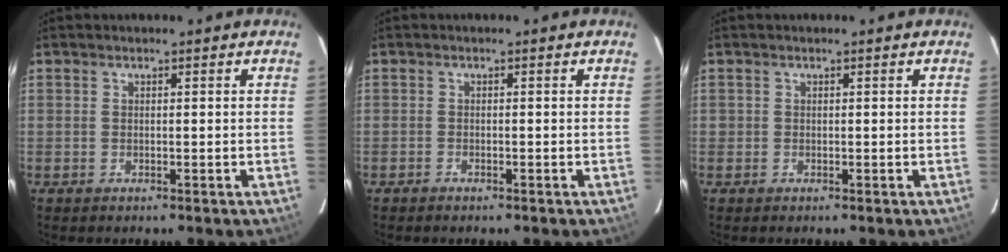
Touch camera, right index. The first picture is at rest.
{"total": 0.8, "force": [-0.8, 0.3, 0.2], "torque": [-0.009, 0.001, -0.015]}
{"total": 0.5, "force": [-0.1, 0.5, 0.0], "torque": [0.001, -0.001, -0.004]}